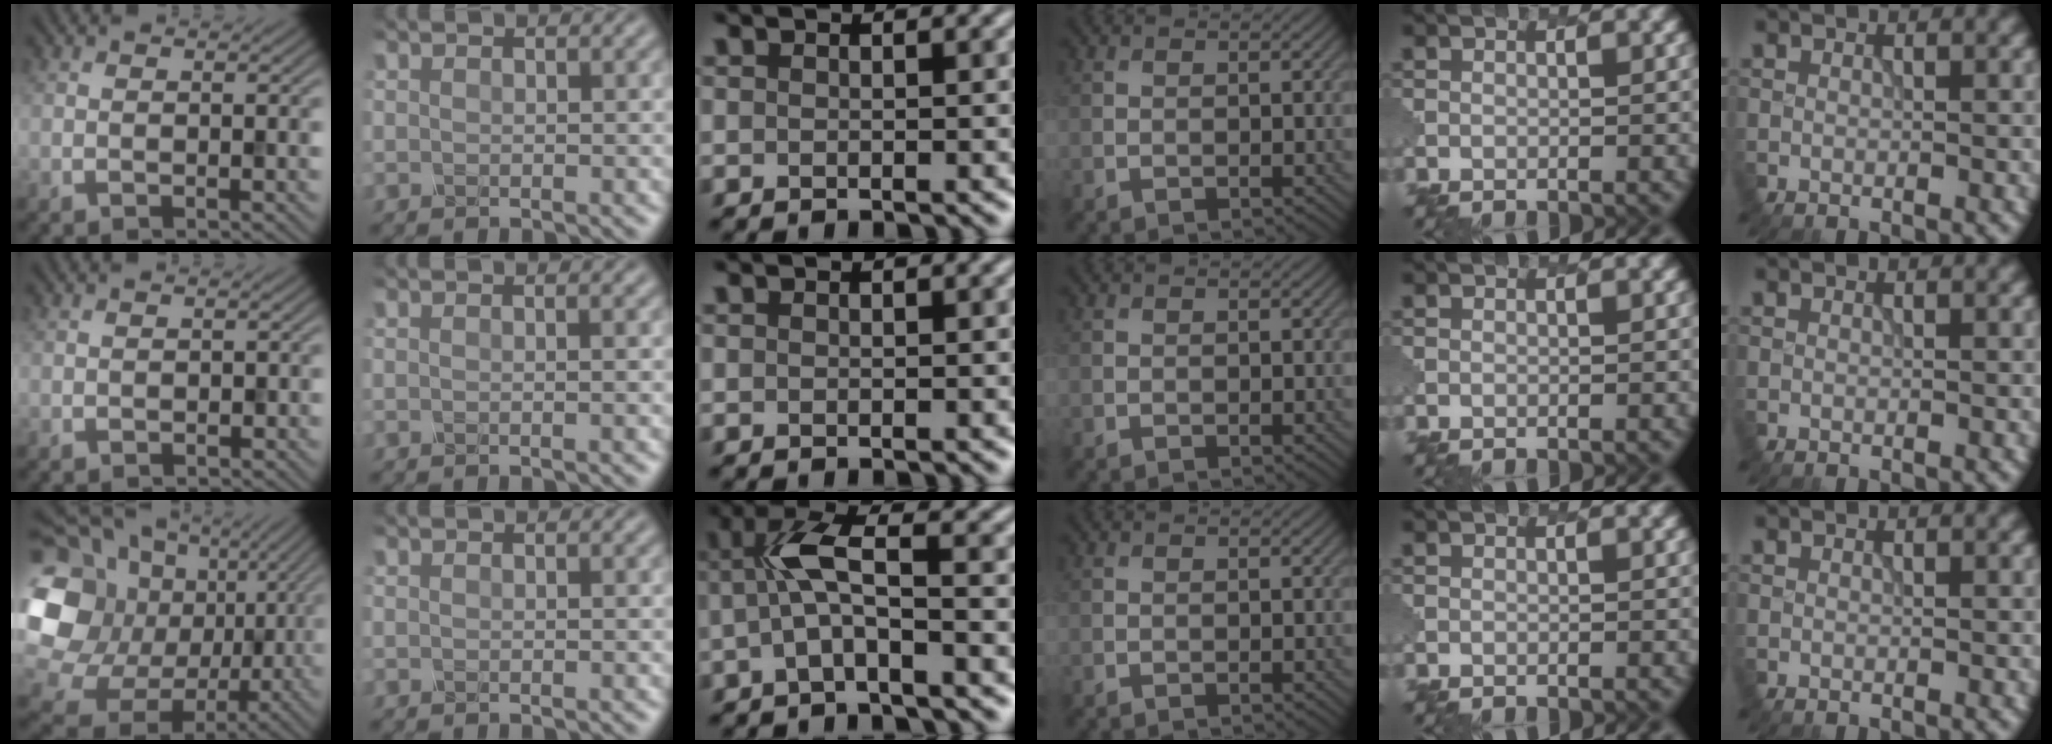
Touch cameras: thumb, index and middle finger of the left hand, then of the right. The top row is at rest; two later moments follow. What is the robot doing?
{"motion": "dispense", "object": "spray bottle"}